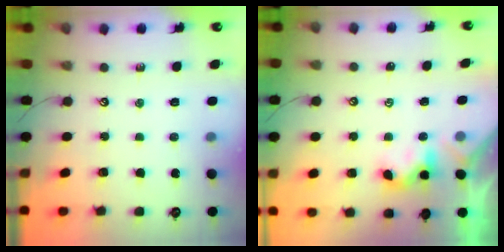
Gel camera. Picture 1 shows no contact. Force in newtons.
{"total": 2.3, "press": 2.3, "slide": 0.0}